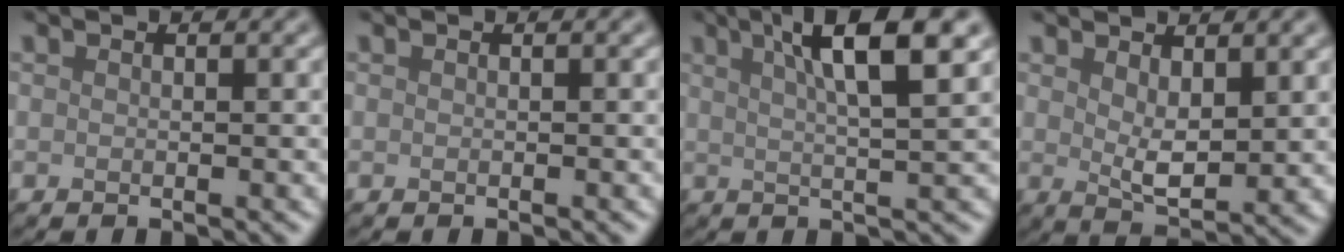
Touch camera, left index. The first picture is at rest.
{"total": 0.0}
{"total": 7.5, "force": [3.4, 1.6, 6.5], "torque": [-0.076, 0.015, 0.045]}
{"total": 3.4, "force": [1.5, 1.3, 2.8], "torque": [-0.052, -0.010, 0.030]}